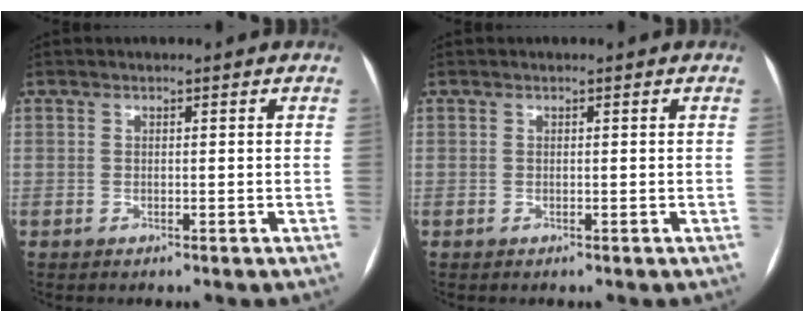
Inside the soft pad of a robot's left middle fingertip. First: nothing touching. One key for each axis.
{"total": 0.0}